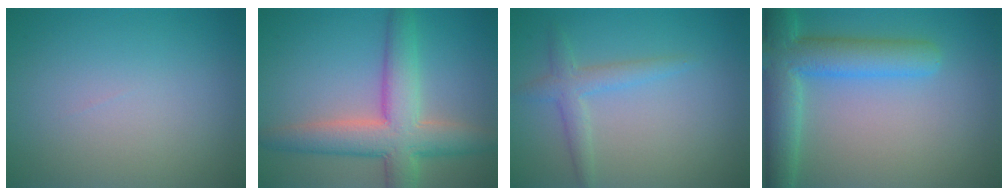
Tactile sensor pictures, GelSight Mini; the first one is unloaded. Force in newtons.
{"total": 7.1, "press": 7.1, "slide": 0.3}
{"total": 2.3, "press": 2.3, "slide": 0.1}
{"total": 6.8, "press": 6.8, "slide": 0.5}